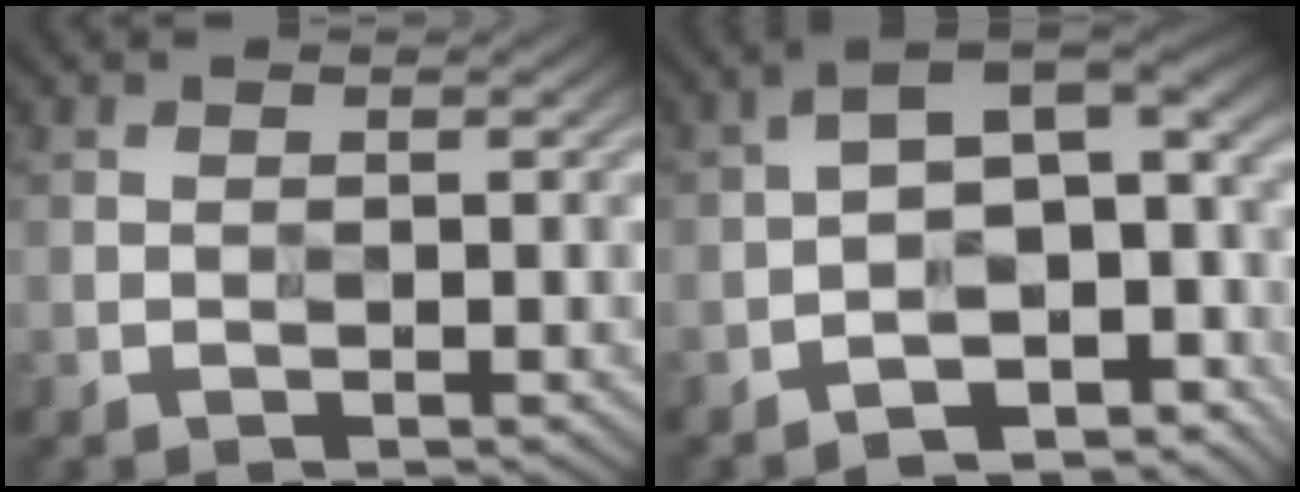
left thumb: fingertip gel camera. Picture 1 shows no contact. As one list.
[{"total": 9.5, "force": [-4.9, 4.6, 6.7], "torque": [-0.086, -0.004, -0.079]}]